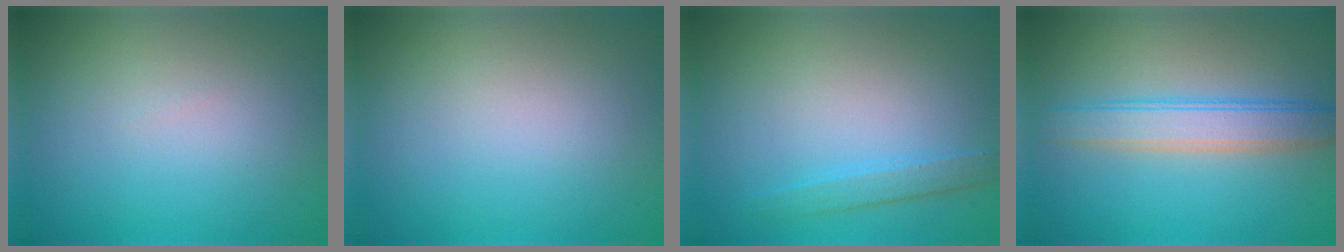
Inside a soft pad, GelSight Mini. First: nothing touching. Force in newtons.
{"total": 0.0}
{"total": 1.5, "press": 1.5, "slide": 0.0}
{"total": 4.0, "press": 4.0, "slide": 0.1}